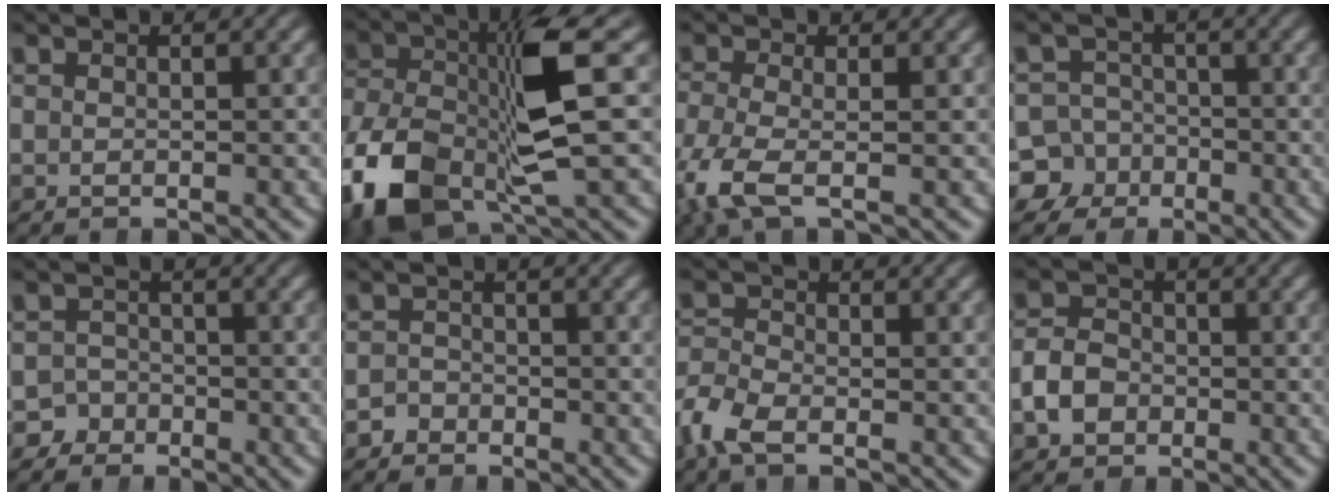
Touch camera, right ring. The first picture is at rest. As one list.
[{"total": 9.5, "force": [-3.1, 5.1, 7.5], "torque": [-0.148, -0.029, -0.035]}, {"total": 4.3, "force": [-1.8, 2.1, 3.4], "torque": [-0.096, -0.029, -0.017]}, {"total": 9.5, "force": [-3.9, 8.5, 1.9], "torque": [-0.046, -0.041, -0.068]}, {"total": 4.2, "force": [-2.7, 3.2, 0.1], "torque": [-0.002, -0.013, -0.050]}, {"total": 2.0, "force": [-1.7, 1.2, -0.2], "torque": [0.002, -0.010, -0.029]}, {"total": 3.2, "force": [-1.9, 1.9, 1.7], "torque": [-0.052, -0.015, -0.032]}, {"total": 3.5, "force": [-1.2, 2.9, 1.5], "torque": [-0.024, -0.004, -0.021]}]